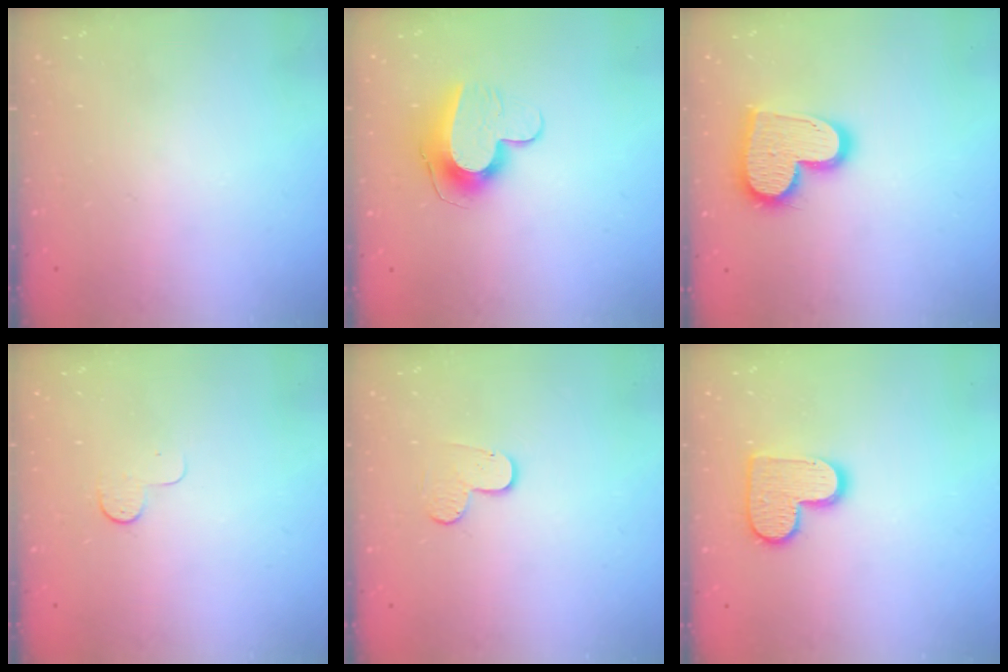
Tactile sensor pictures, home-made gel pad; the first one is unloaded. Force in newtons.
{"total": 11.5, "press": 11.5, "slide": 0.7}
{"total": 16.5, "press": 16.5, "slide": 1.4}
{"total": 3.3, "press": 3.3, "slide": 0.4}
{"total": 4.8, "press": 4.8, "slide": 0.3}
{"total": 11.8, "press": 11.8, "slide": 0.7}